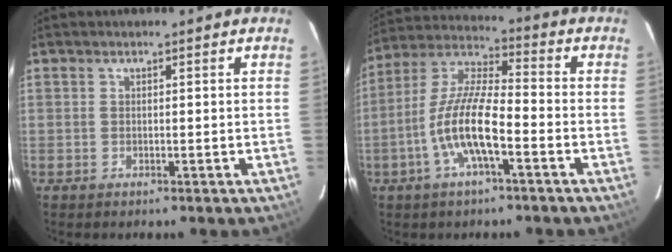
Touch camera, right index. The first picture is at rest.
{"total": 12.1, "force": [-4.7, 2.8, 10.8], "torque": [-0.224, 0.001, -0.092]}